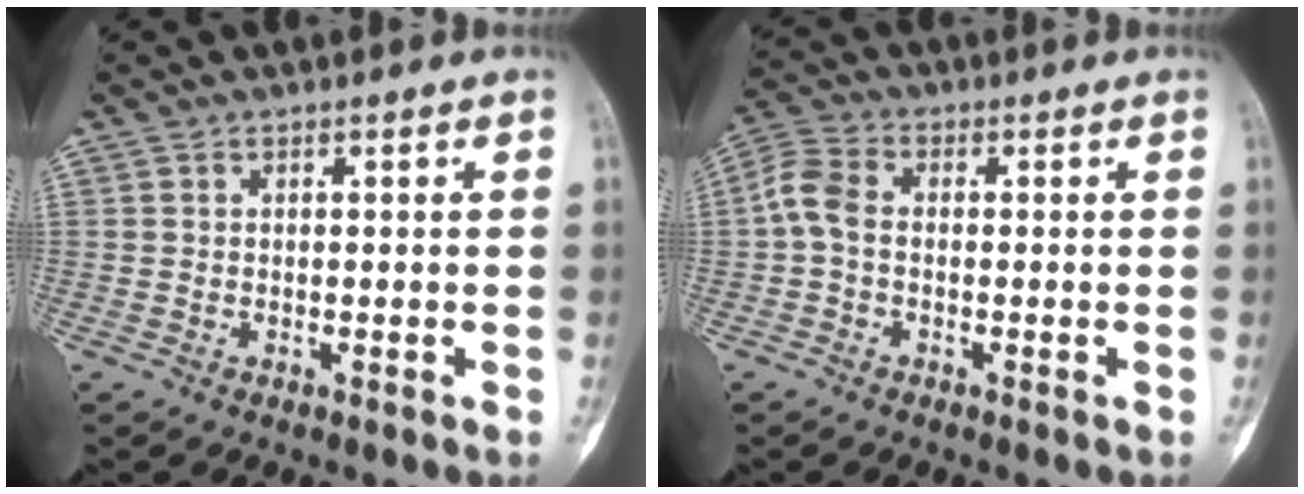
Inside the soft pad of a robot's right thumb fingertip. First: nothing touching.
{"total": 5.3, "force": [-0.5, 3.4, 4.0], "torque": [-0.085, 0.015, -0.023]}